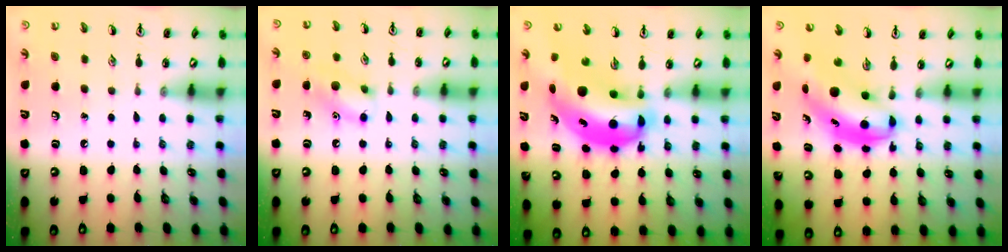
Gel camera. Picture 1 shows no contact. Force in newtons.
{"total": 9.8, "press": 9.8, "slide": 0.6}
{"total": 13.4, "press": 12.9, "slide": 3.9}
{"total": 6.6, "press": 6.4, "slide": 1.8}